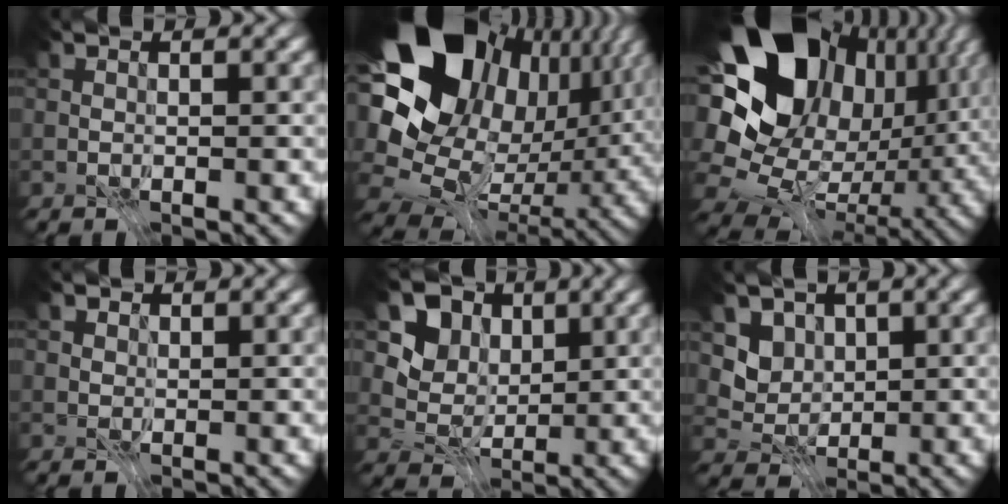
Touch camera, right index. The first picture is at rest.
{"total": 19.9, "force": [4.9, 14.5, 12.7], "torque": [-0.252, -0.028, 0.113]}
{"total": 19.1, "force": [3.3, 13.5, 13.1], "torque": [-0.221, -0.031, 0.085]}
{"total": 1.1, "force": [0.5, 1.0, 0.4], "torque": [-0.009, -0.009, 0.017]}
{"total": 5.9, "force": [1.7, 4.8, 3.0], "torque": [-0.052, -0.010, 0.007]}
{"total": 2.9, "force": [0.5, 2.6, 1.1], "torque": [-0.023, -0.009, -0.002]}